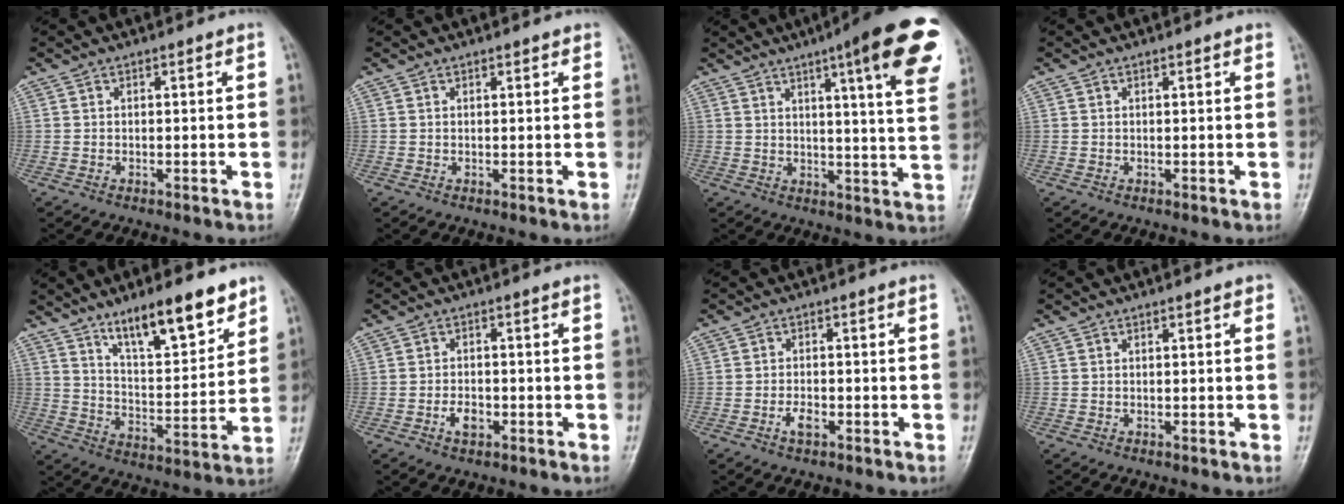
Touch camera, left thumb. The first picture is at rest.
{"total": 0.9, "force": [0.6, 0.3, 0.5], "torque": [-0.007, -0.002, 0.006]}
{"total": 18.8, "force": [9.7, 2.9, 15.9], "torque": [-0.187, -0.031, 0.114]}
{"total": 0.7, "force": [0.4, 0.1, 0.6], "torque": [-0.008, 0.001, 0.003]}
{"total": 14.9, "force": [10.2, 4.2, 9.9], "torque": [-0.129, -0.062, 0.176]}
{"total": 3.0, "force": [-1.4, 1.9, 1.8], "torque": [-0.027, 0.008, -0.025]}
{"total": 2.4, "force": [-1.2, 1.2, 1.6], "torque": [-0.031, 0.008, -0.024]}
{"total": 0.9, "force": [0.4, 0.2, 0.7], "torque": [-0.011, 0.001, 0.004]}